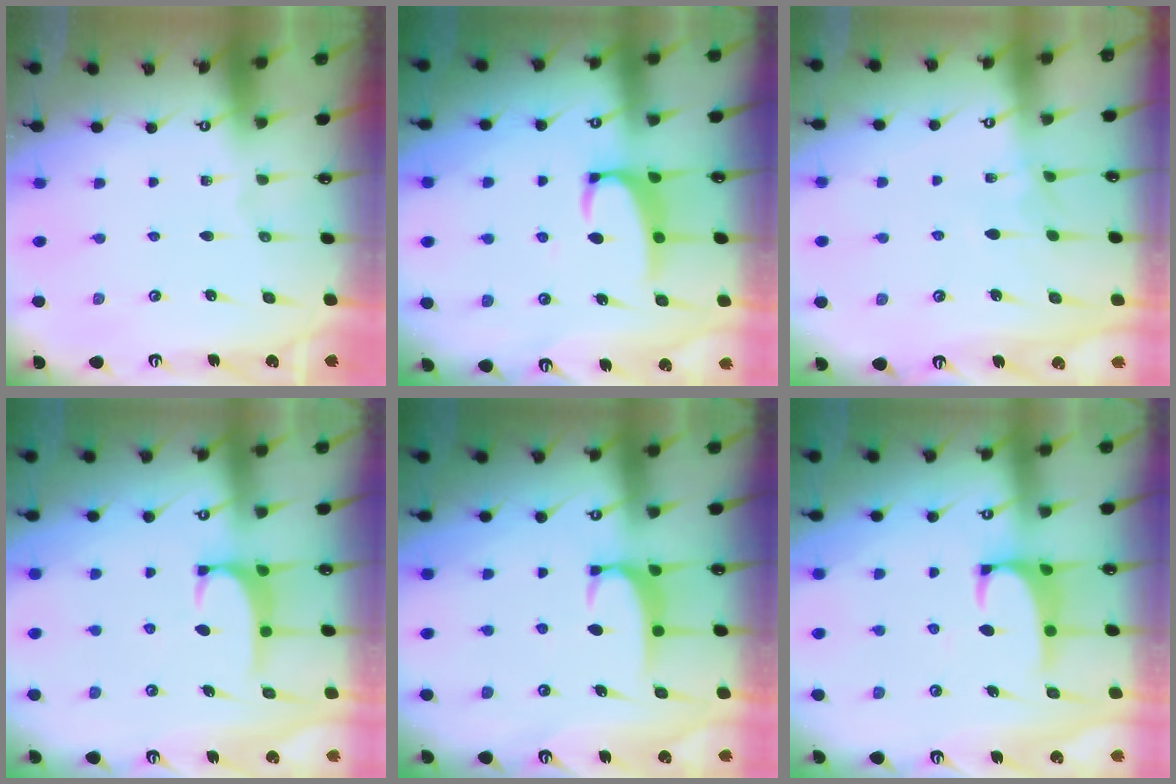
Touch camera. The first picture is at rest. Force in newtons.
{"total": 3.3, "press": 3.3, "slide": 0.7}
{"total": 1.4, "press": 1.3, "slide": 0.5}
{"total": 0.9, "press": 0.6, "slide": 0.6}
{"total": 1.6, "press": 1.6, "slide": 0.5}
{"total": 1.2, "press": 1.1, "slide": 0.5}